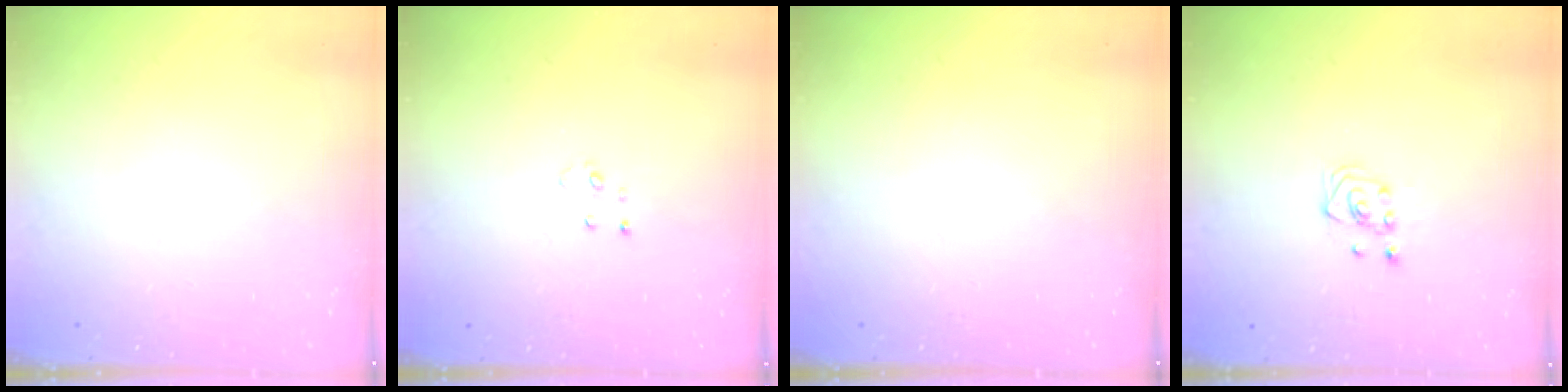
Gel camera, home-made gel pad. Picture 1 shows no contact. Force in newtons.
{"total": 2.6, "press": 2.6, "slide": 0.2}
{"total": 0.0}
{"total": 3.0, "press": 2.6, "slide": 1.5}